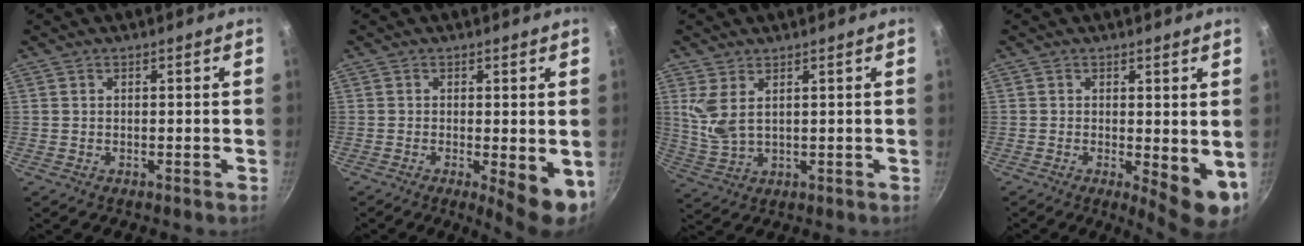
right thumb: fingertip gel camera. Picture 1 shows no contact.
{"total": 7.5, "force": [-2.0, 2.1, 6.9], "torque": [-0.093, -0.019, -0.027]}
{"total": 5.8, "force": [2.1, 2.8, 4.7], "torque": [-0.108, -0.007, 0.057]}
{"total": 8.0, "force": [-1.0, 2.7, 7.4], "torque": [-0.094, -0.018, -0.009]}